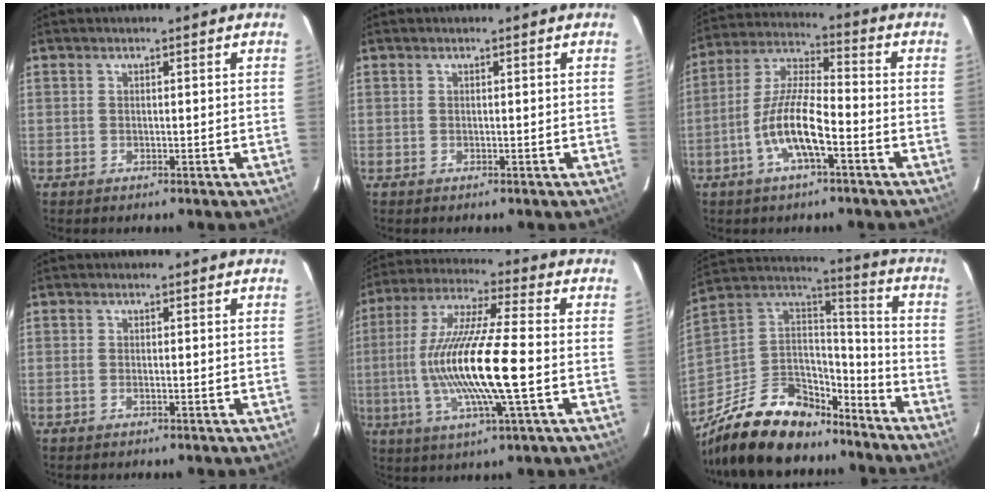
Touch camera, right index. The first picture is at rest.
{"total": 0.0}
{"total": 11.0, "force": [-4.7, 2.6, 9.7], "torque": [-0.202, 0.003, -0.091]}
{"total": 0.8, "force": [-0.2, 0.2, 0.7], "torque": [-0.015, 0.001, -0.006]}
{"total": 17.3, "force": [-2.5, 1.2, 17.0], "torque": [-0.331, -0.008, -0.048]}
{"total": 25.4, "force": [-18.4, 12.2, 12.6], "torque": [-0.270, 0.024, -0.292]}